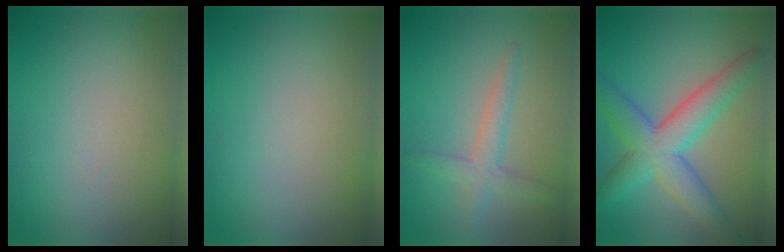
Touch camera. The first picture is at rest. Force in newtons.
{"total": 0.0}
{"total": 2.5, "press": 2.5, "slide": 0.1}
{"total": 6.9, "press": 6.9, "slide": 0.2}